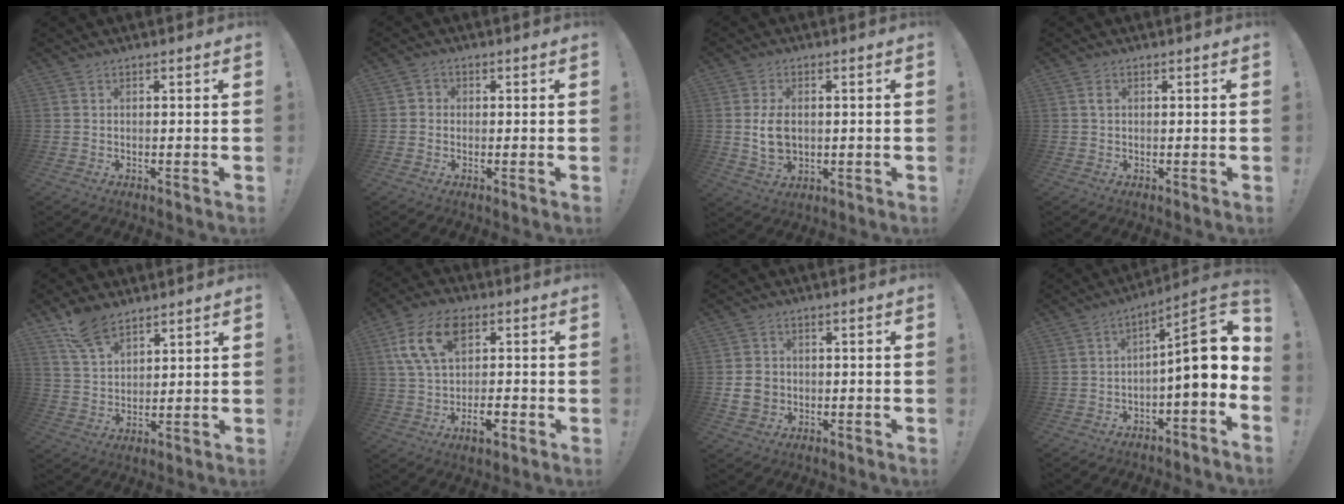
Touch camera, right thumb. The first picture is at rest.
{"total": 2.0, "force": [-0.8, 1.6, 0.8], "torque": [-0.018, 0.011, -0.013]}
{"total": 7.6, "force": [0.3, 5.0, 5.7], "torque": [-0.105, -0.005, 0.001]}
{"total": 1.1, "force": [0.2, 0.6, 0.9], "torque": [-0.020, 0.004, 0.002]}
{"total": 9.8, "force": [7.3, 4.8, 4.5], "torque": [-0.086, -0.036, 0.142]}
{"total": 14.5, "force": [0.6, 8.9, 11.4], "torque": [-0.206, 0.006, 0.012]}
{"total": 5.9, "force": [-0.6, 5.1, 2.8], "torque": [-0.040, 0.008, -0.011]}
{"total": 13.2, "force": [0.4, 3.7, 12.7], "torque": [-0.184, 0.003, 0.002]}